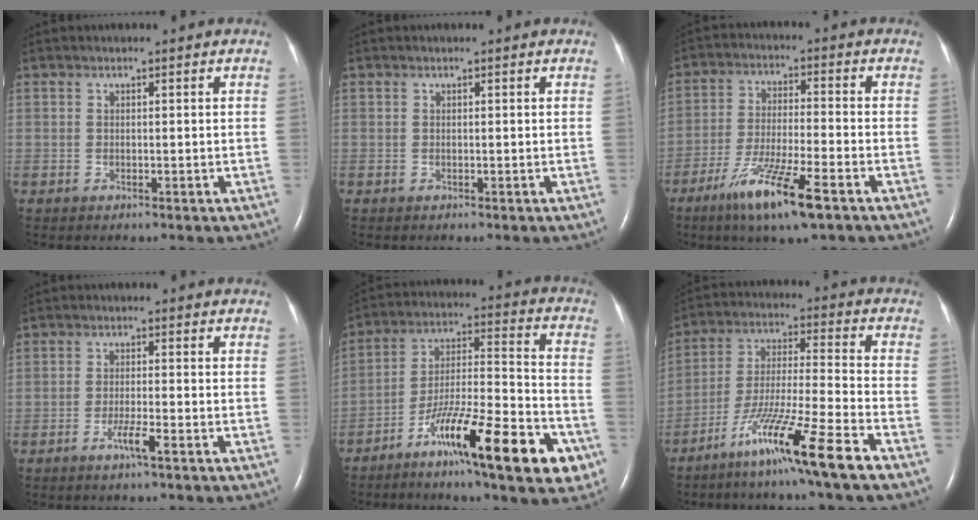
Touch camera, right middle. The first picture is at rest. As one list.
[{"total": 0.0}, {"total": 11.3, "force": [-6.7, 0.7, 9.0], "torque": [-0.177, -0.029, -0.118]}, {"total": 3.0, "force": [-1.7, -0.2, 2.5], "torque": [-0.051, -0.005, -0.034]}, {"total": 19.4, "force": [-10.4, 2.7, 16.1], "torque": [-0.241, -0.011, -0.167]}, {"total": 14.4, "force": [-9.3, -1.2, 11.0], "torque": [-0.212, -0.036, -0.172]}]